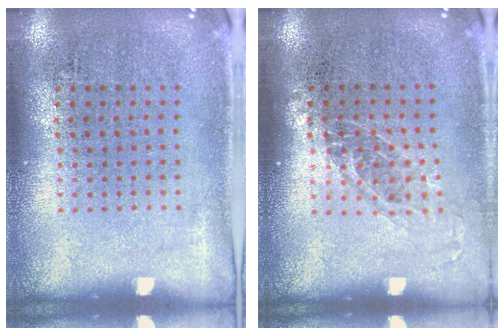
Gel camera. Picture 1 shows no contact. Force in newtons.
{"total": 1.1, "press": 1.0, "slide": 0.6}